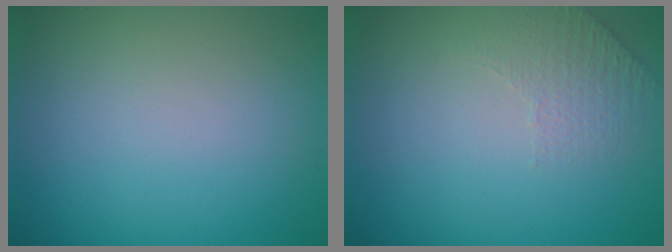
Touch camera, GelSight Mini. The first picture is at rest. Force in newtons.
{"total": 1.3, "press": 0.8, "slide": 1.1}